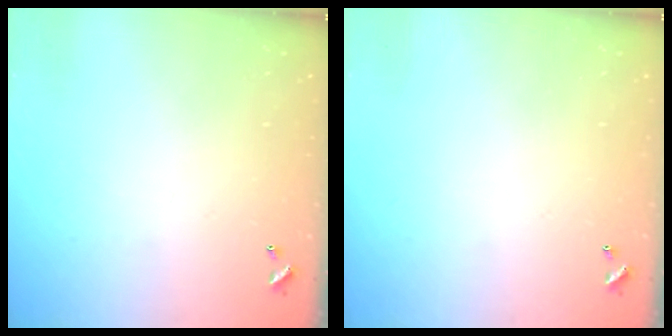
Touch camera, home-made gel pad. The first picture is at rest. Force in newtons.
{"total": 0.0}